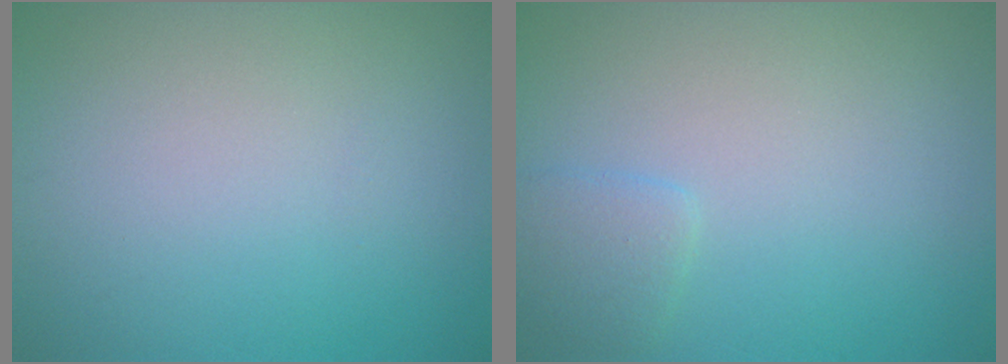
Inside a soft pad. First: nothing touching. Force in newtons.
{"total": 1.5, "press": 1.5, "slide": 0.2}